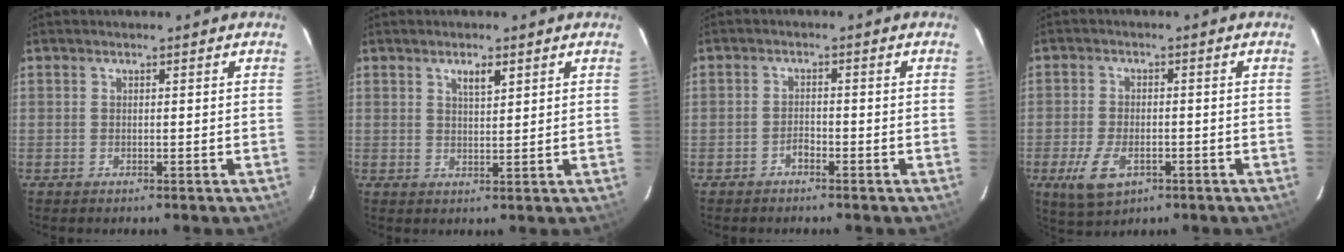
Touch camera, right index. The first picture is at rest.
{"total": 2.8, "force": [1.7, 0.9, 2.1], "torque": [-0.032, 0.004, 0.030]}
{"total": 1.5, "force": [-1.3, 0.6, 0.5], "torque": [-0.009, 0.002, -0.024]}
{"total": 7.6, "force": [-3.2, 4.1, 5.5], "torque": [-0.127, -0.010, -0.052]}